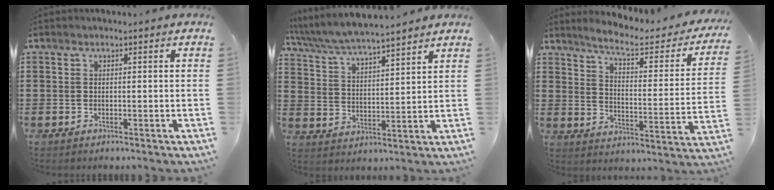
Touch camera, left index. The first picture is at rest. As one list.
[{"total": 5.7, "force": [5.5, 0.1, 1.7], "torque": [-0.057, -0.034, 0.093]}, {"total": 6.2, "force": [5.0, 0.5, 3.7], "torque": [-0.086, -0.033, 0.076]}]